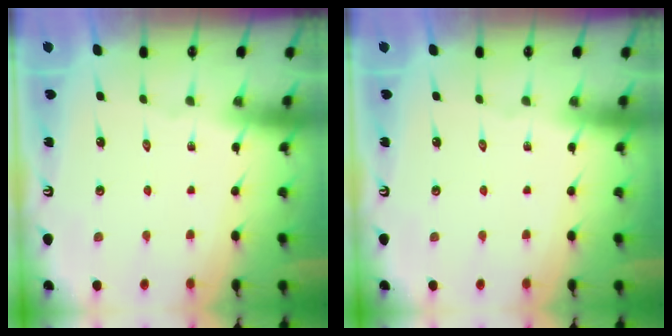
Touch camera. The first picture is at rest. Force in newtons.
{"total": 0.0}